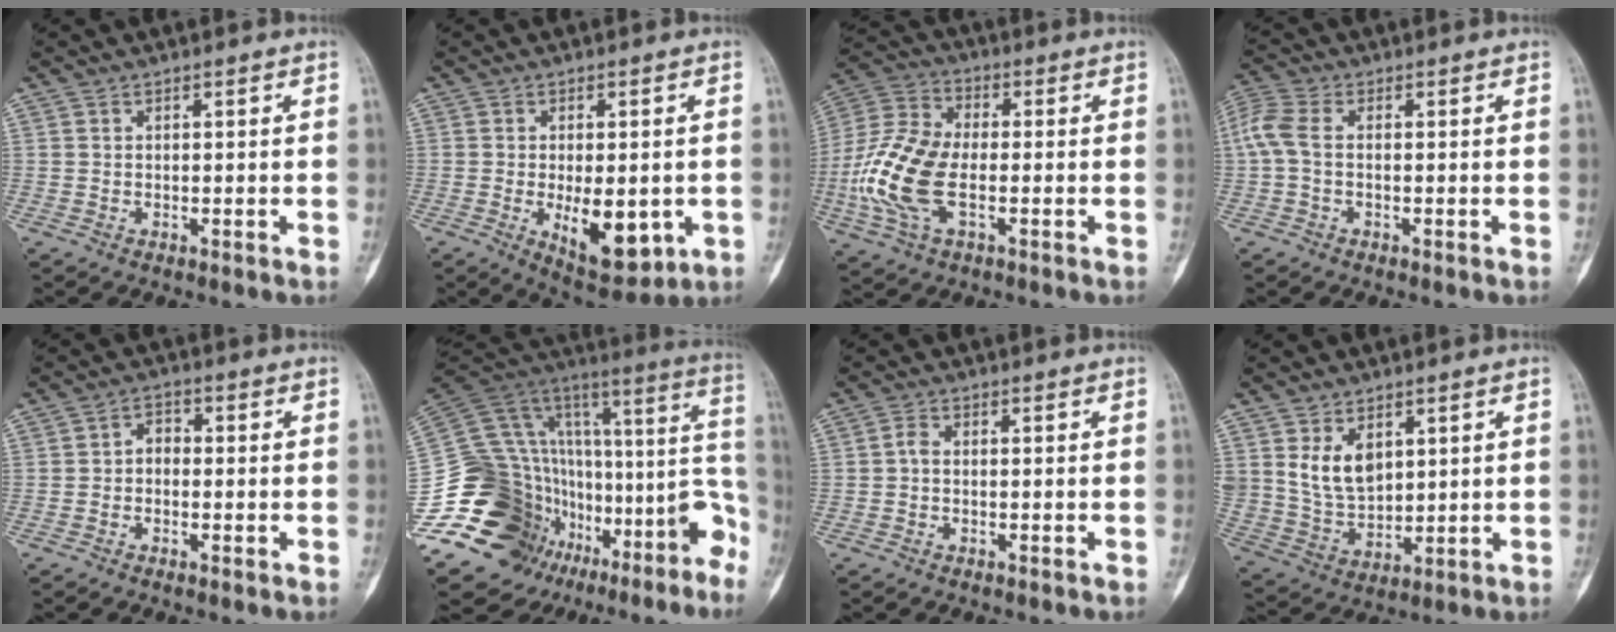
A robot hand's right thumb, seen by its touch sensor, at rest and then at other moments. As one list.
[{"total": 10.7, "force": [-2.3, 5.0, 9.1], "torque": [-0.108, -0.017, -0.022]}, {"total": 15.1, "force": [-2.9, 8.2, 12.3], "torque": [-0.274, 0.016, -0.059]}, {"total": 5.5, "force": [-0.1, 2.9, 4.6], "torque": [-0.127, 0.017, -0.009]}, {"total": 2.7, "force": [-0.5, 1.9, 1.9], "torque": [-0.014, 0.012, -0.021]}, {"total": 33.8, "force": [-16.8, 18.0, 23.1], "torque": [-0.293, 0.149, -0.250]}, {"total": 1.6, "force": [-0.3, 1.0, 1.2], "torque": [-0.020, 0.003, -0.010]}, {"total": 8.9, "force": [3.4, 5.9, 5.7], "torque": [-0.089, -0.021, 0.085]}]